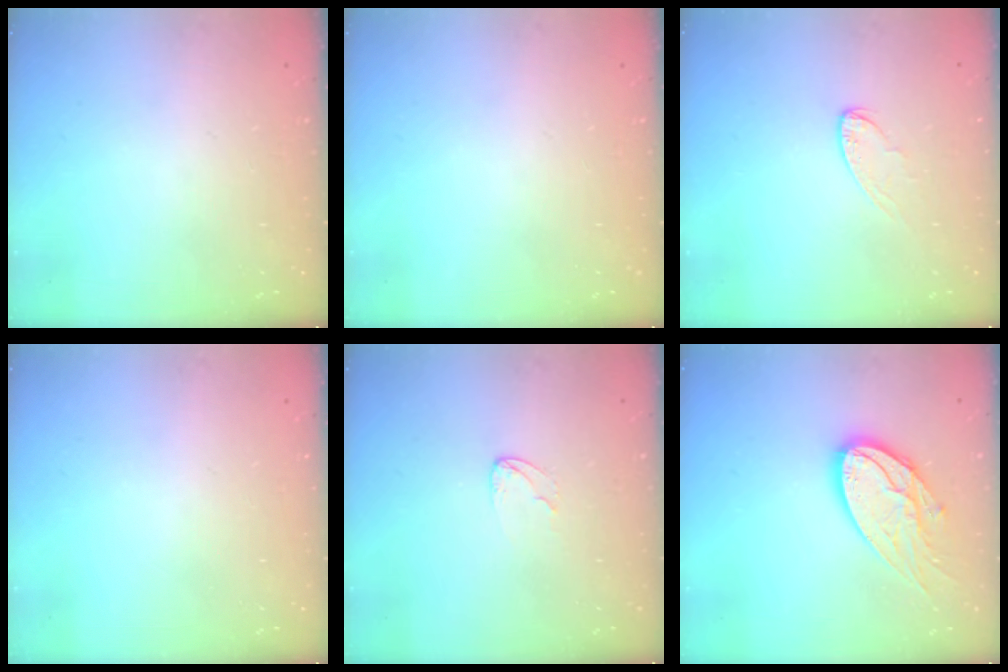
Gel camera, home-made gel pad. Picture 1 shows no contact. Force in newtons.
{"total": 0.0}
{"total": 5.6, "press": 5.5, "slide": 0.5}
{"total": 0.0}
{"total": 3.7, "press": 3.7, "slide": 0.3}
{"total": 15.8, "press": 15.8, "slide": 1.0}